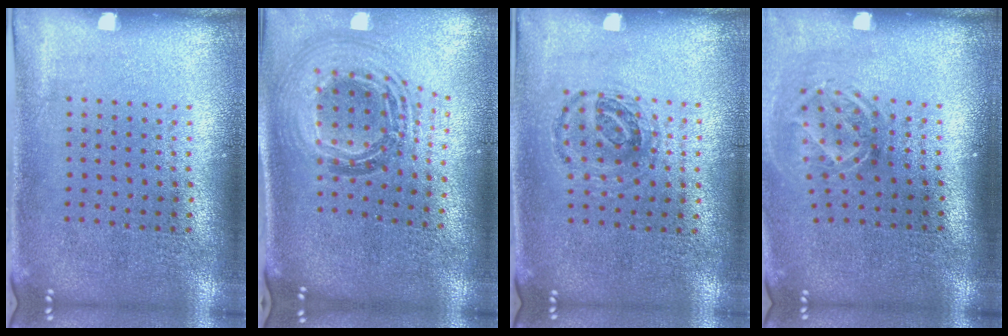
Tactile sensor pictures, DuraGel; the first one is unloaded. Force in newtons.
{"total": 1.4, "press": 1.2, "slide": 0.7}
{"total": 0.9, "press": 0.9, "slide": 0.1}
{"total": 1.8, "press": 1.3, "slide": 1.3}